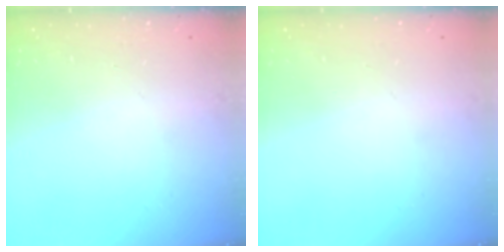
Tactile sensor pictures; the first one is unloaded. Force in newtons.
{"total": 0.0}